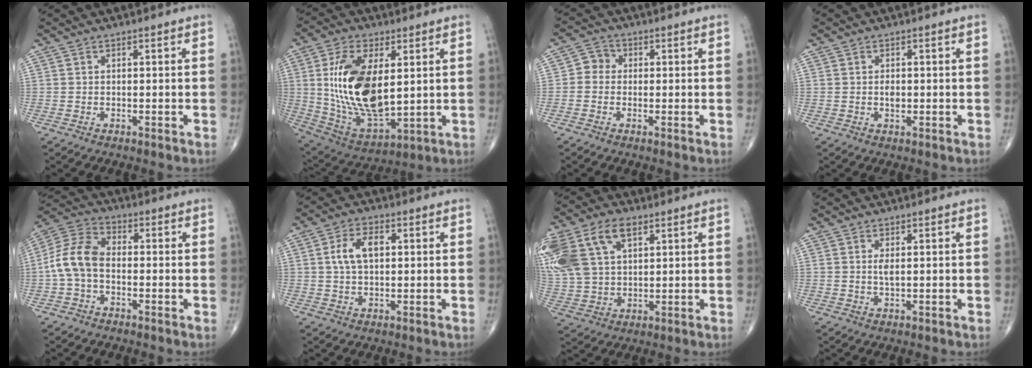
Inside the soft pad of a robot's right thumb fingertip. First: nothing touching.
{"total": 19.7, "force": [3.1, 9.9, 16.8], "torque": [-0.314, -0.022, 0.071]}
{"total": 3.3, "force": [-0.2, 3.0, 1.3], "torque": [-0.006, 0.009, -0.015]}
{"total": 1.7, "force": [0.0, 1.1, 1.3], "torque": [-0.019, 0.000, 0.001]}
{"total": 9.0, "force": [-1.3, 5.8, 6.8], "torque": [-0.136, 0.028, -0.038]}
{"total": 6.4, "force": [1.2, 3.6, 5.1], "torque": [-0.099, 0.009, 0.021]}
{"total": 19.8, "force": [8.2, 12.3, 13.2], "torque": [-0.315, 0.020, 0.160]}
{"total": 1.9, "force": [0.4, 0.6, 1.7], "torque": [-0.033, -0.004, 0.011]}